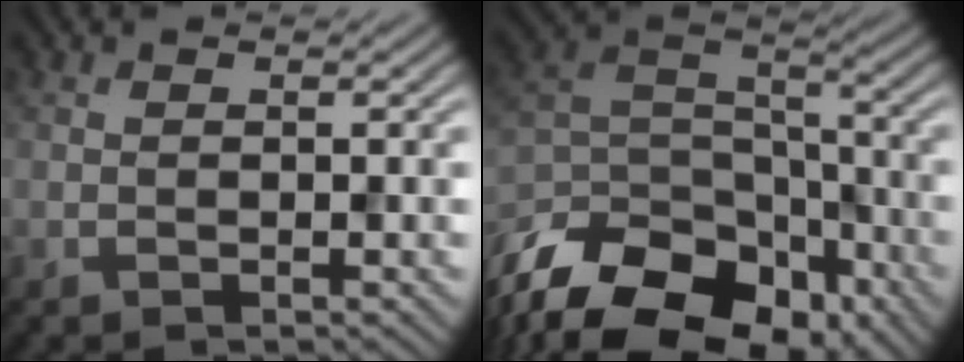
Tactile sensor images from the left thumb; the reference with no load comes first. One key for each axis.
{"total": 18.5, "fx": -13.1, "fy": 9.8, "fz": 8.7, "tx": -0.215, "ty": -0.046, "tz": -0.205}